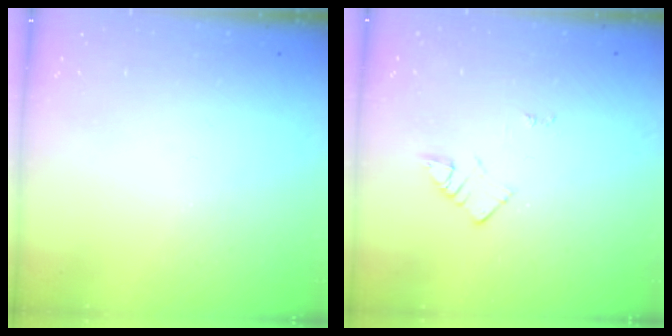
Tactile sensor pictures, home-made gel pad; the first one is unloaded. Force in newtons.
{"total": 2.1, "press": 2.1, "slide": 0.3}